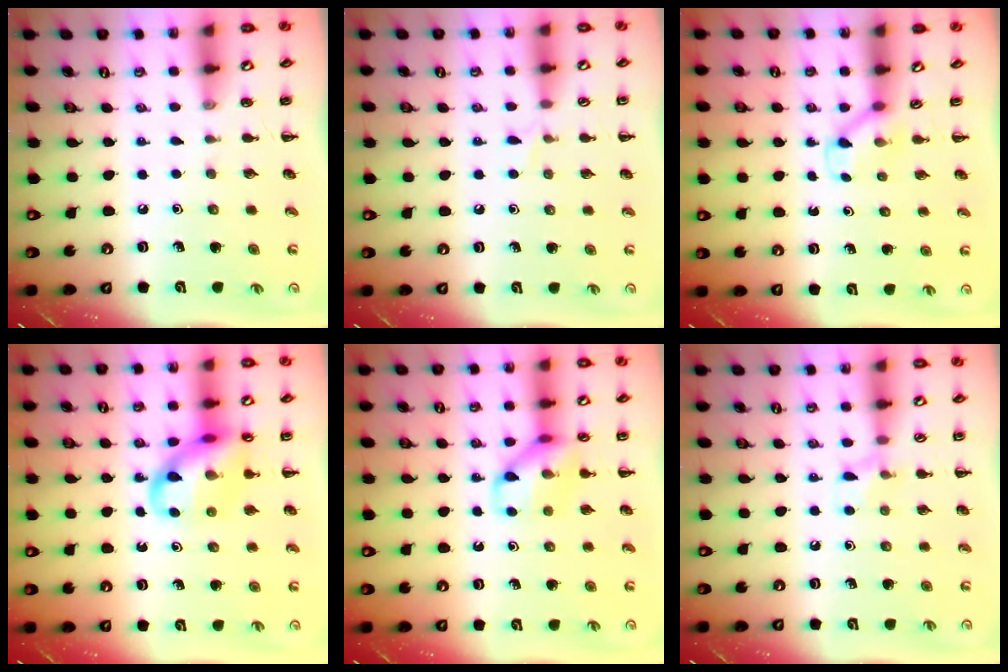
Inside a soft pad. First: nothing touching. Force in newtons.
{"total": 4.3, "press": 4.1, "slide": 1.3}
{"total": 2.6, "press": 2.4, "slide": 0.9}
{"total": 13.8, "press": 13.6, "slide": 2.1}
{"total": 11.1, "press": 11.1, "slide": 0.6}
{"total": 6.8, "press": 6.4, "slide": 2.4}